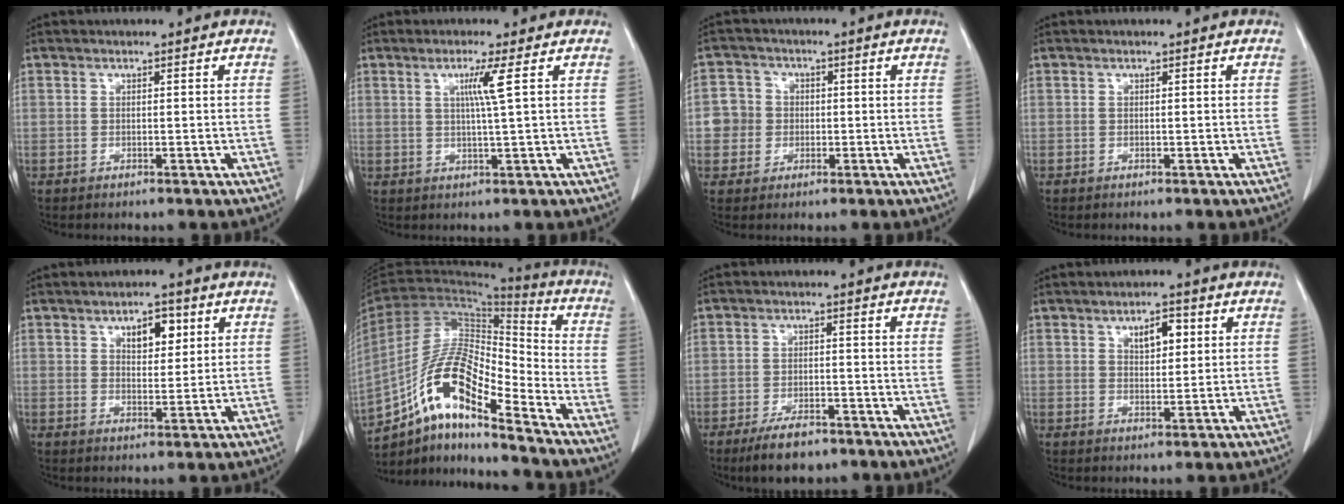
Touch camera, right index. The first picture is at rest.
{"total": 3.8, "force": [1.2, -1.1, 3.4], "torque": [-0.067, -0.005, 0.023]}
{"total": 4.7, "force": [-0.4, 4.7, 0.7], "torque": [-0.013, 0.017, -0.007]}
{"total": 0.0}
{"total": 4.9, "force": [2.3, 2.4, 3.7], "torque": [-0.056, 0.002, 0.037]}
{"total": 15.4, "force": [-9.4, 3.2, 11.8], "torque": [-0.228, 0.018, -0.168]}
{"total": 6.2, "force": [-4.5, 2.4, 3.5], "torque": [-0.065, -0.003, -0.072]}
{"total": 4.2, "force": [1.7, 1.9, 3.3], "torque": [-0.052, 0.002, 0.028]}